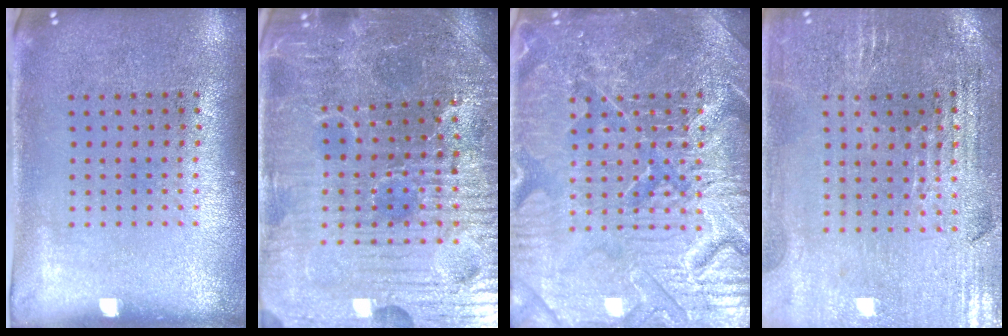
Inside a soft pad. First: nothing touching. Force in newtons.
{"total": 5.6, "press": 5.4, "slide": 1.6}
{"total": 7.9, "press": 7.8, "slide": 0.9}
{"total": 1.8, "press": 1.7, "slide": 0.4}